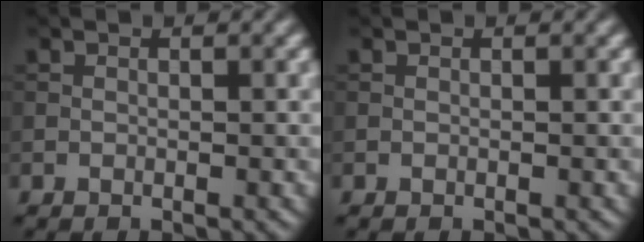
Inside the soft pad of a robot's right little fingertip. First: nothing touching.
{"total": 0.0}